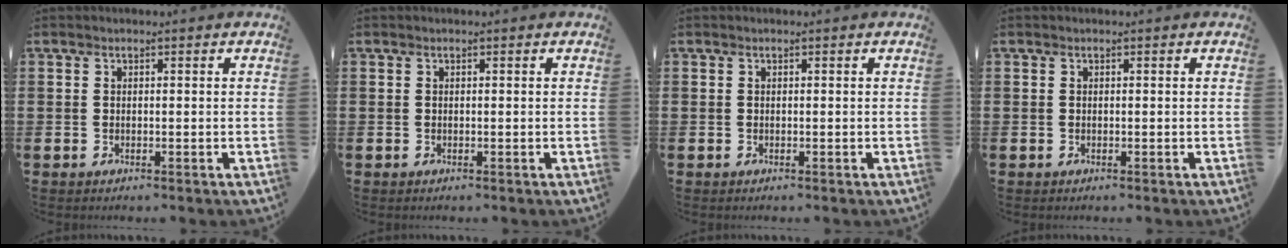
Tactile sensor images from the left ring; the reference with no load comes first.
{"total": 0.0}
{"total": 0.0}
{"total": 0.0}